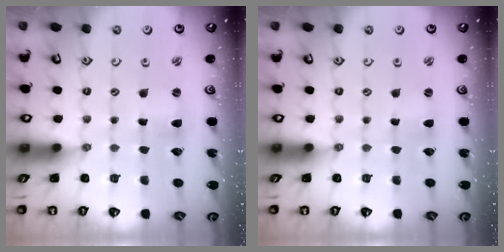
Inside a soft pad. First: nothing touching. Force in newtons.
{"total": 1.4, "press": 1.4, "slide": 0.2}